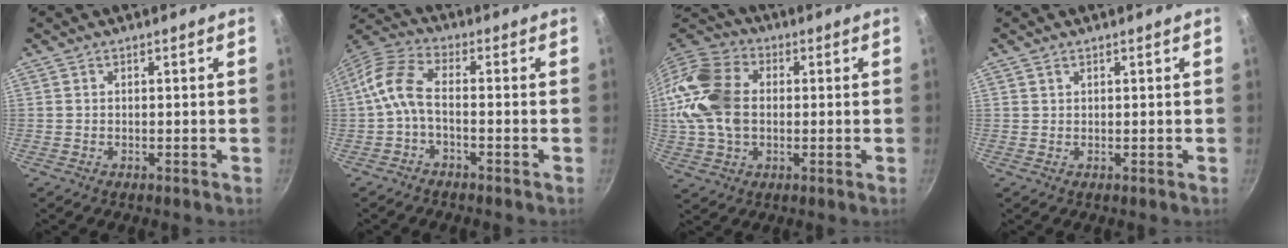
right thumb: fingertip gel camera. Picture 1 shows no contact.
{"total": 7.3, "force": [-1.9, 3.4, 6.2], "torque": [-0.147, 0.032, -0.054]}
{"total": 18.2, "force": [0.8, 13.0, 12.8], "torque": [-0.255, 0.027, 0.005]}
{"total": 0.7, "force": [0.5, 0.5, 0.2], "torque": [-0.003, 0.001, 0.010]}